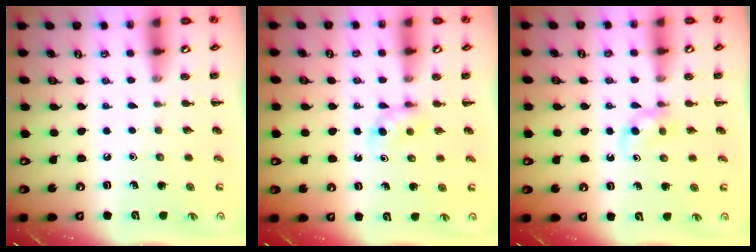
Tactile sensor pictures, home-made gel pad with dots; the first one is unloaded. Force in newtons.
{"total": 2.9, "press": 2.6, "slide": 1.2}
{"total": 2.5, "press": 2.3, "slide": 1.1}